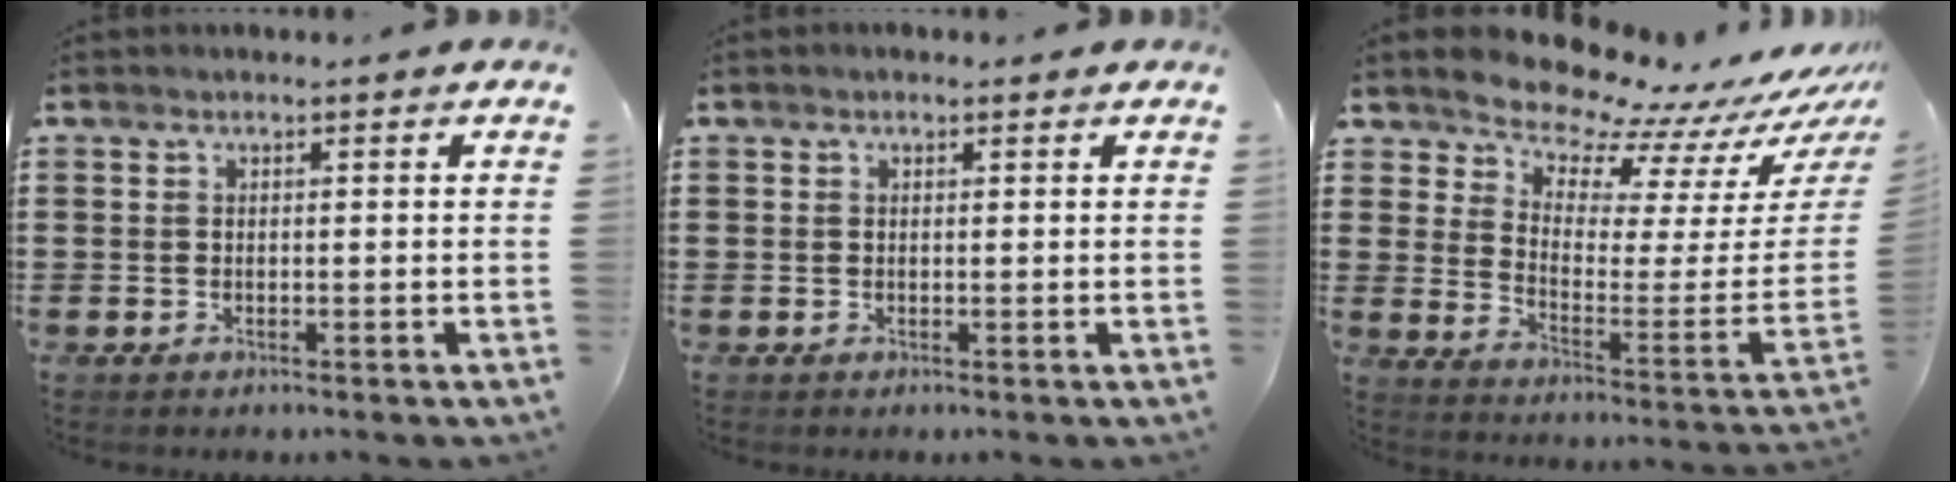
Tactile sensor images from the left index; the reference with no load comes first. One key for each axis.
{"total": 0.6, "fx": 0.3, "fy": 0.4, "fz": 0.3, "tx": -0.006, "ty": 0.004, "tz": 0.005}
{"total": 8.6, "fx": 8.5, "fy": 1.5, "fz": 0.1, "tx": -0.033, "ty": -0.099, "tz": 0.145}